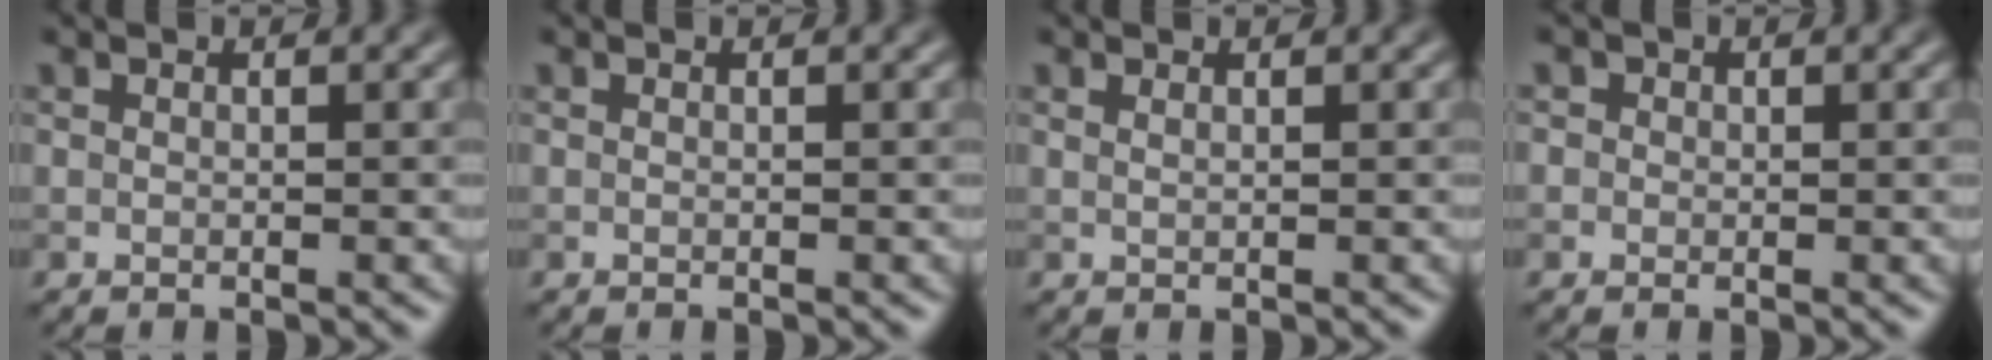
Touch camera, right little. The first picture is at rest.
{"total": 0.0}
{"total": 0.5, "force": [0.4, 0.1, 0.3], "torque": [-0.004, -0.002, 0.007]}
{"total": 1.3, "force": [0.4, 1.2, 0.3], "torque": [0.005, 0.003, -0.007]}